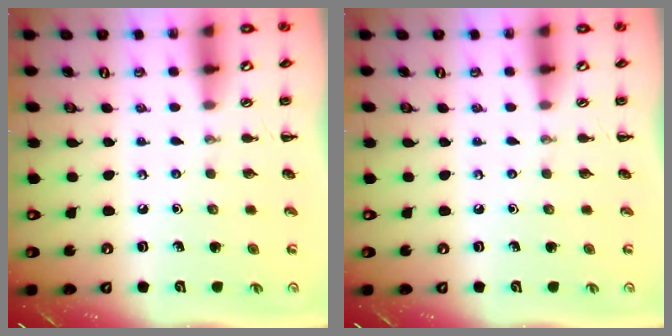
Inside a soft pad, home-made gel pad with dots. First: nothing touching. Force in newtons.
{"total": 0.0}